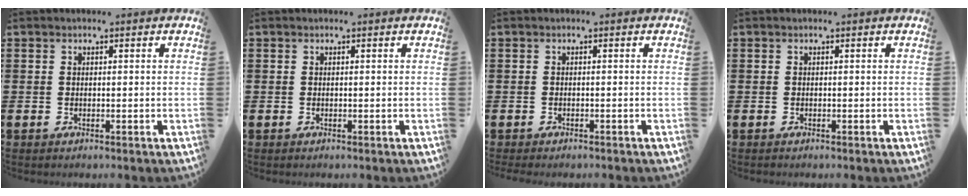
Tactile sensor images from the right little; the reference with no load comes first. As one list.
[{"total": 0.0}, {"total": 0.0}, {"total": 0.0}]